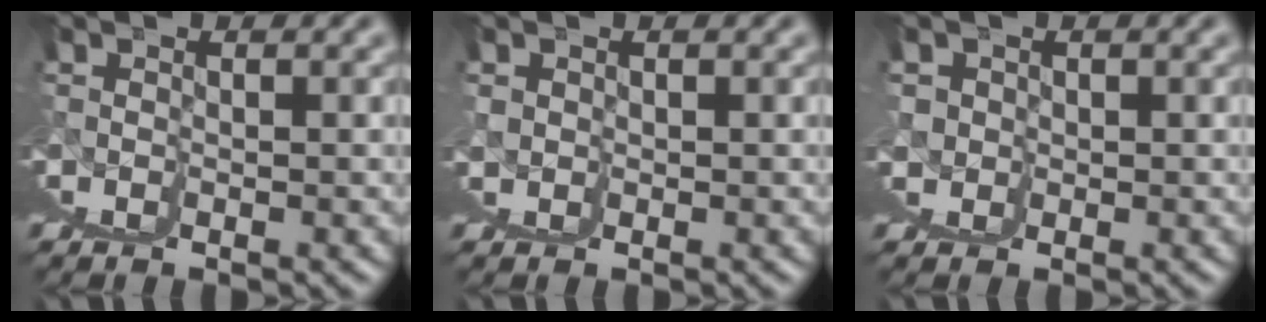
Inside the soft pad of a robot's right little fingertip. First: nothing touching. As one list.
[{"total": 1.2, "force": [0.3, 1.2, -0.2], "torque": [0.003, -0.008, 0.003]}, {"total": 1.7, "force": [0.9, 1.3, 0.6], "torque": [-0.010, -0.010, 0.015]}]